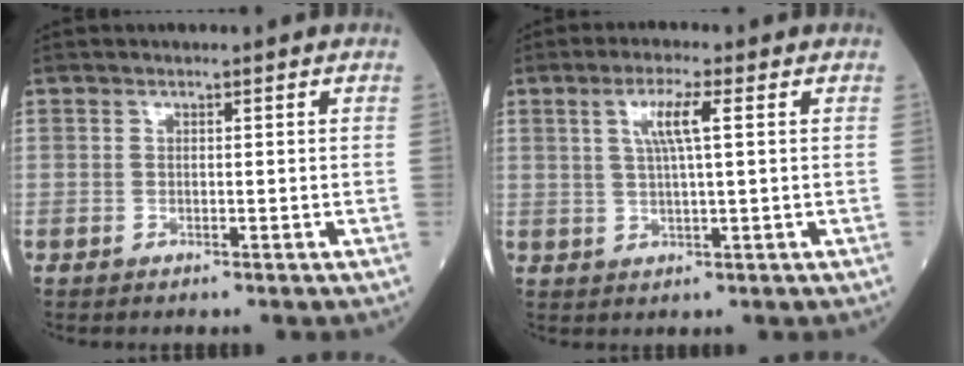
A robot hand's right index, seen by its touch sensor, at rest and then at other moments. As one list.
[{"total": 4.9, "force": [1.5, 0.2, 4.7], "torque": [-0.094, 0.004, 0.030]}]